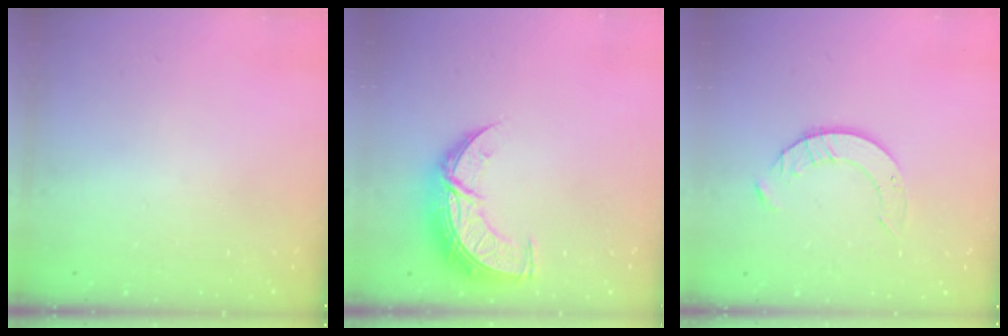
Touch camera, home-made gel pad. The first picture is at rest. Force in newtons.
{"total": 10.7, "press": 10.6, "slide": 0.8}
{"total": 4.7, "press": 4.6, "slide": 0.6}